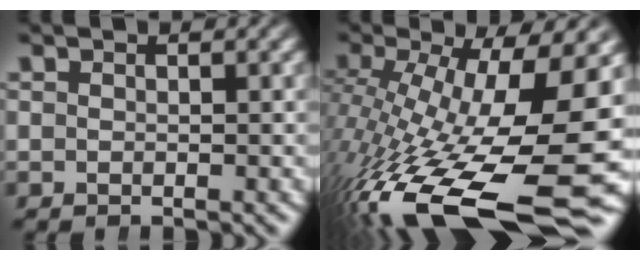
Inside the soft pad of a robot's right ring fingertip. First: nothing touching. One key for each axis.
{"total": 15.7, "fx": -6.3, "fy": 6.1, "fz": 13.0, "tx": -0.223, "ty": -0.056, "tz": -0.060}